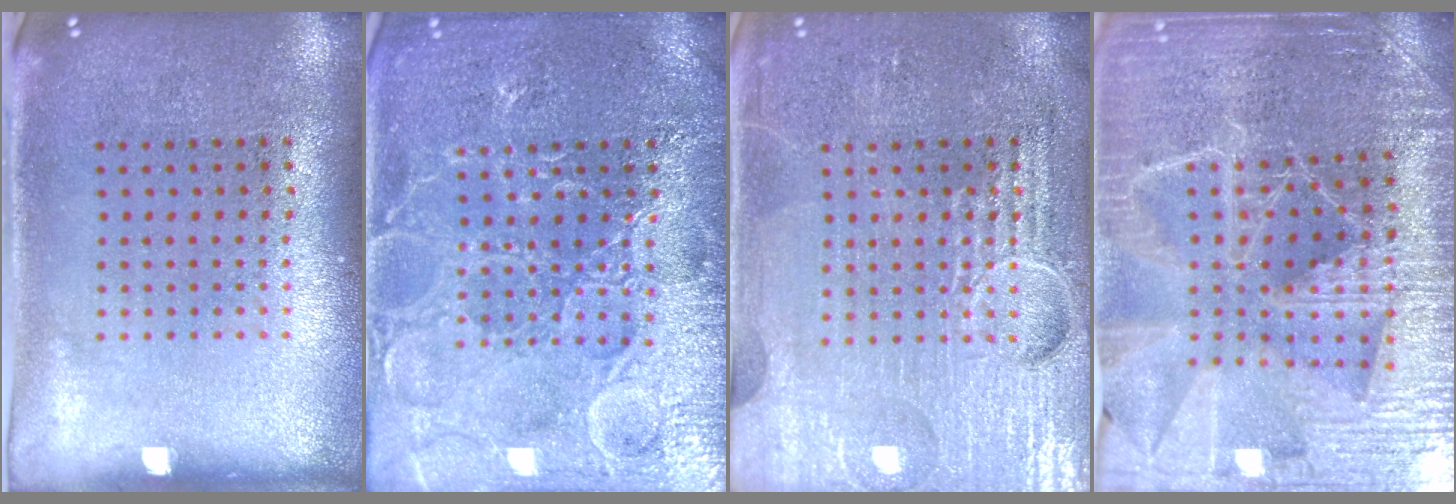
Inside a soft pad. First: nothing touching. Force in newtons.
{"total": 6.5, "press": 6.4, "slide": 0.9}
{"total": 7.2, "press": 7.2, "slide": 0.9}
{"total": 4.9, "press": 4.5, "slide": 1.8}